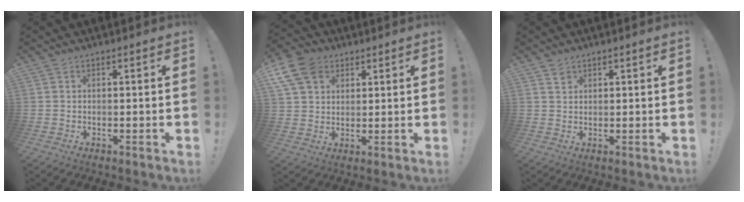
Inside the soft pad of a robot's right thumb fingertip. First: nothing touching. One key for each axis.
{"total": 11.7, "fx": 5.7, "fy": 8.6, "fz": 5.5, "tx": -0.100, "ty": -0.023, "tz": 0.116}
{"total": 1.8, "fx": 1.3, "fy": 1.2, "fz": 0.4, "tx": 0.002, "ty": -0.009, "tz": 0.024}